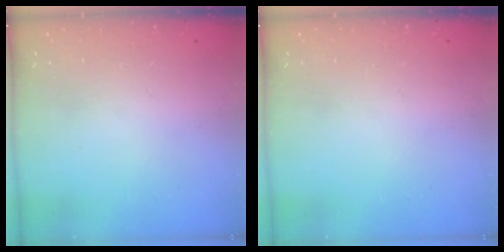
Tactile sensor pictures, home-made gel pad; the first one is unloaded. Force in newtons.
{"total": 0.0}